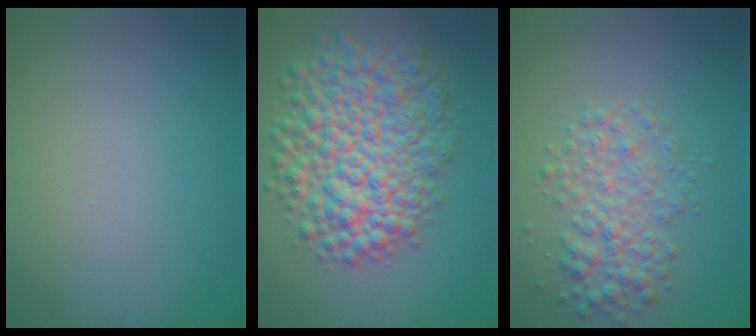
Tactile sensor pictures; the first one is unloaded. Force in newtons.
{"total": 9.9, "press": 9.9, "slide": 0.3}
{"total": 3.8, "press": 3.8, "slide": 0.1}